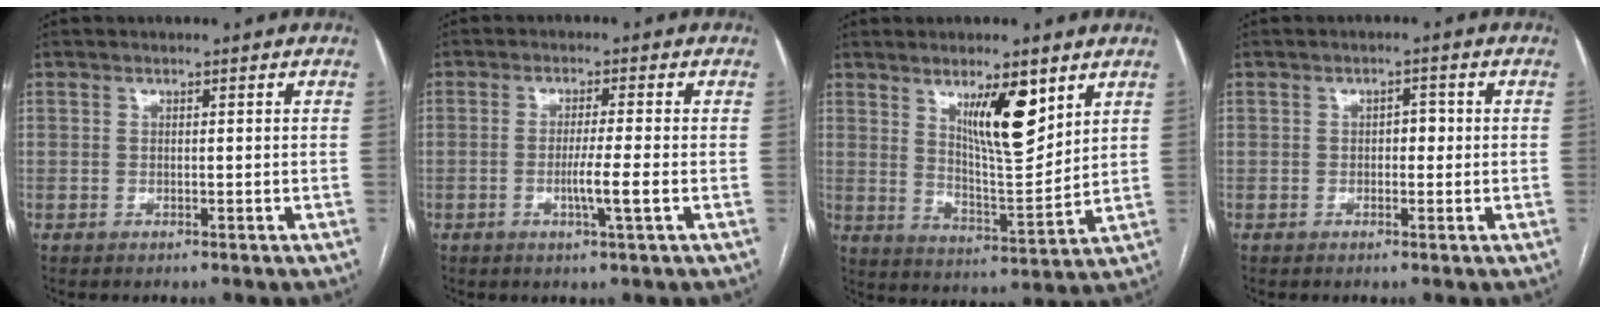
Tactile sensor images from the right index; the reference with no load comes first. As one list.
[{"total": 4.3, "force": [-1.2, -0.5, 4.1], "torque": [-0.074, -0.008, -0.021]}, {"total": 10.2, "force": [5.5, 2.1, 8.4], "torque": [-0.143, -0.011, 0.098]}, {"total": 1.6, "force": [-0.2, 1.1, 1.2], "torque": [-0.012, 0.009, -0.006]}]